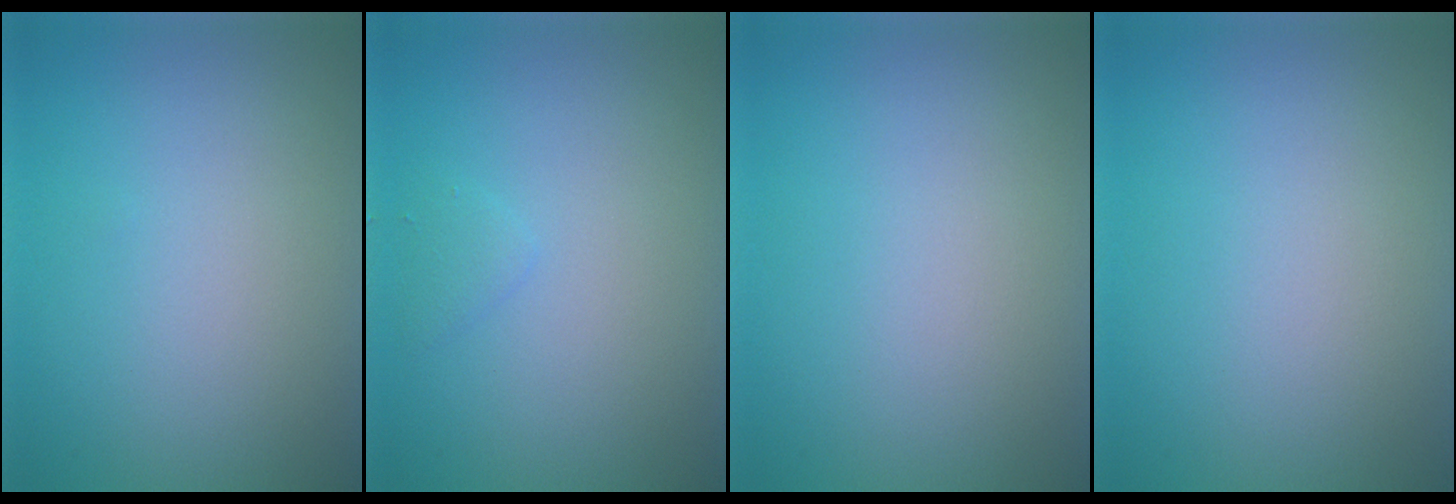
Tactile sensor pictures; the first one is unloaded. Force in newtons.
{"total": 0.7, "press": 0.7, "slide": 0.0}
{"total": 0.0}
{"total": 0.0}